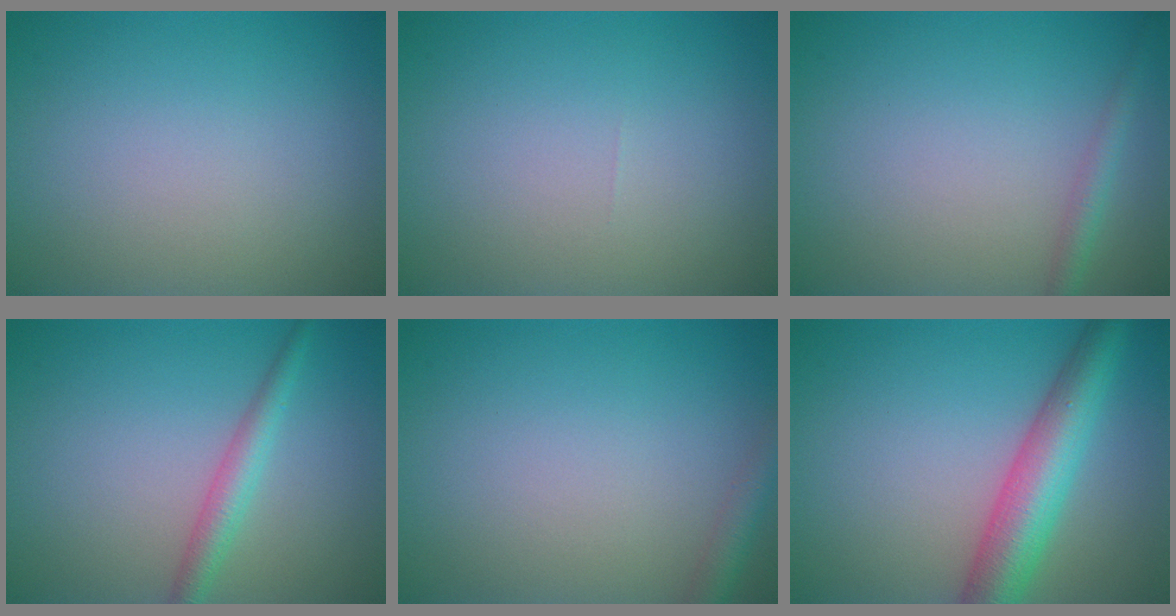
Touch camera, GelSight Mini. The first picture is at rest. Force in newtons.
{"total": 0.0}
{"total": 1.6, "press": 1.6, "slide": 0.1}
{"total": 2.5, "press": 2.5, "slide": 0.0}
{"total": 2.0, "press": 2.0, "slide": 0.1}
{"total": 6.5, "press": 6.5, "slide": 0.2}